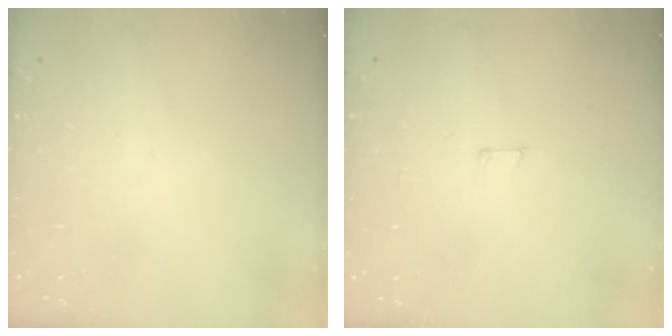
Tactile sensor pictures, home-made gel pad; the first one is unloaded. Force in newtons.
{"total": 2.9, "press": 2.9, "slide": 0.2}